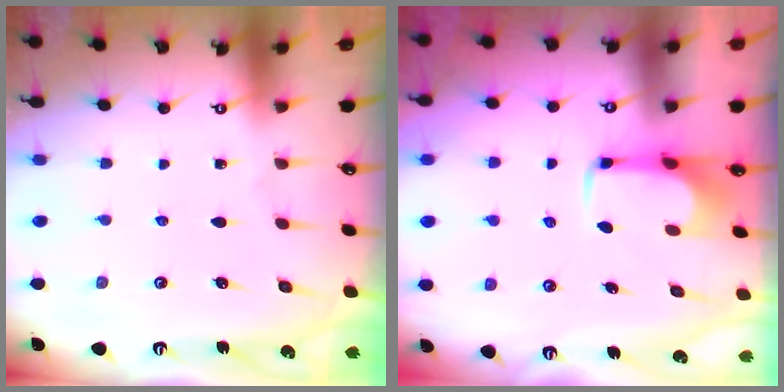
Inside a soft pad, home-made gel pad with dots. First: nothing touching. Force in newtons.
{"total": 2.2, "press": 2.1, "slide": 0.4}